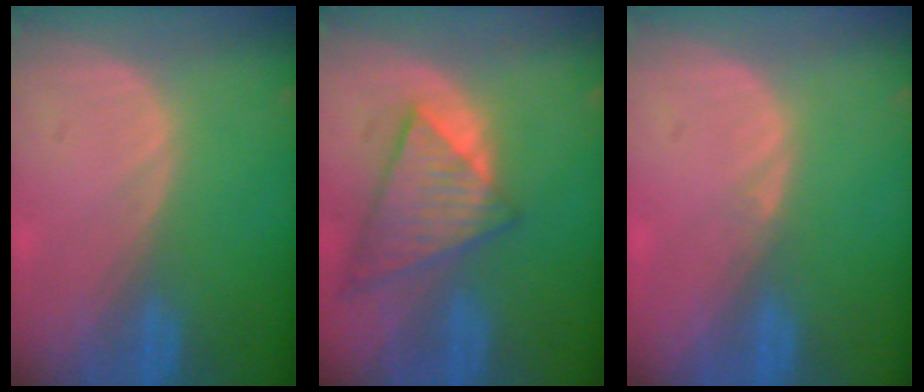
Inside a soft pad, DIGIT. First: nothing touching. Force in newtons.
{"total": 8.8, "press": 7.6, "slide": 4.3}
{"total": 0.6, "press": 0.4, "slide": 0.5}